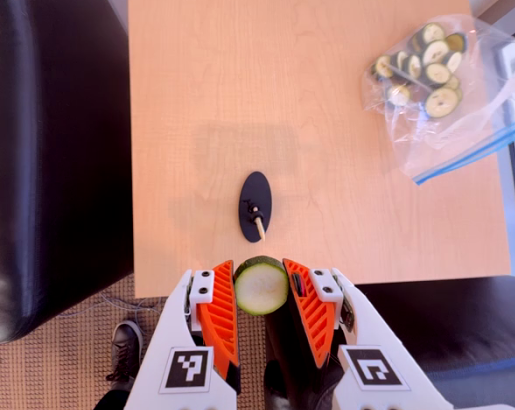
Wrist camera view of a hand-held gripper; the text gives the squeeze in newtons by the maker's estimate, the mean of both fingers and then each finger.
{"total": 10.3, "left": 10.4, "right": 10.2}